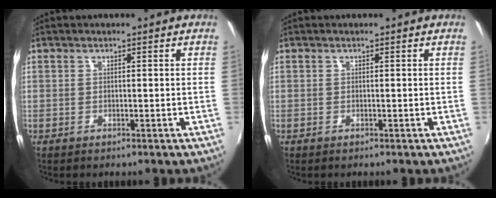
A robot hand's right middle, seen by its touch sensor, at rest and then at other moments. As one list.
[{"total": 0.0}]